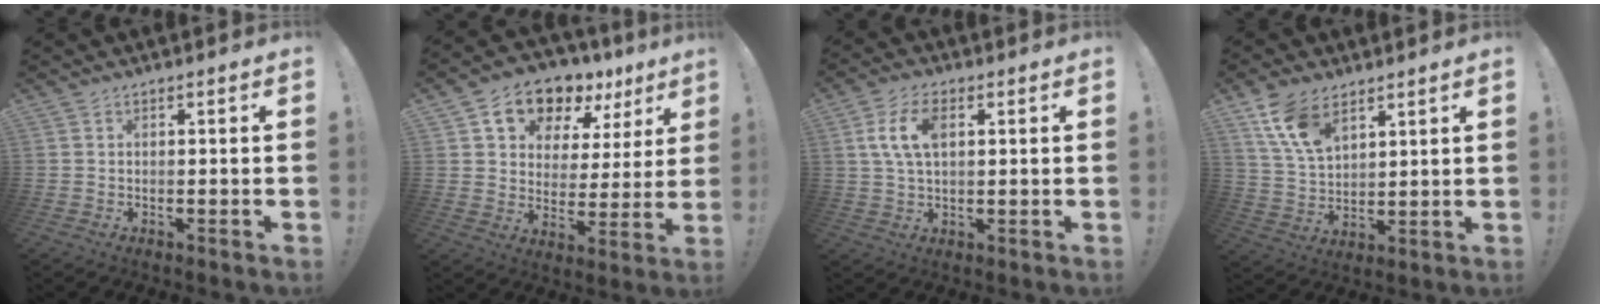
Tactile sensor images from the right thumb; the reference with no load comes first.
{"total": 13.0, "force": [9.1, 7.7, 5.3], "torque": [-0.092, -0.063, 0.165]}
{"total": 9.0, "force": [2.3, 4.8, 7.2], "torque": [-0.139, 0.004, 0.041]}
{"total": 11.4, "force": [7.1, 6.2, 6.4], "torque": [-0.126, -0.026, 0.141]}